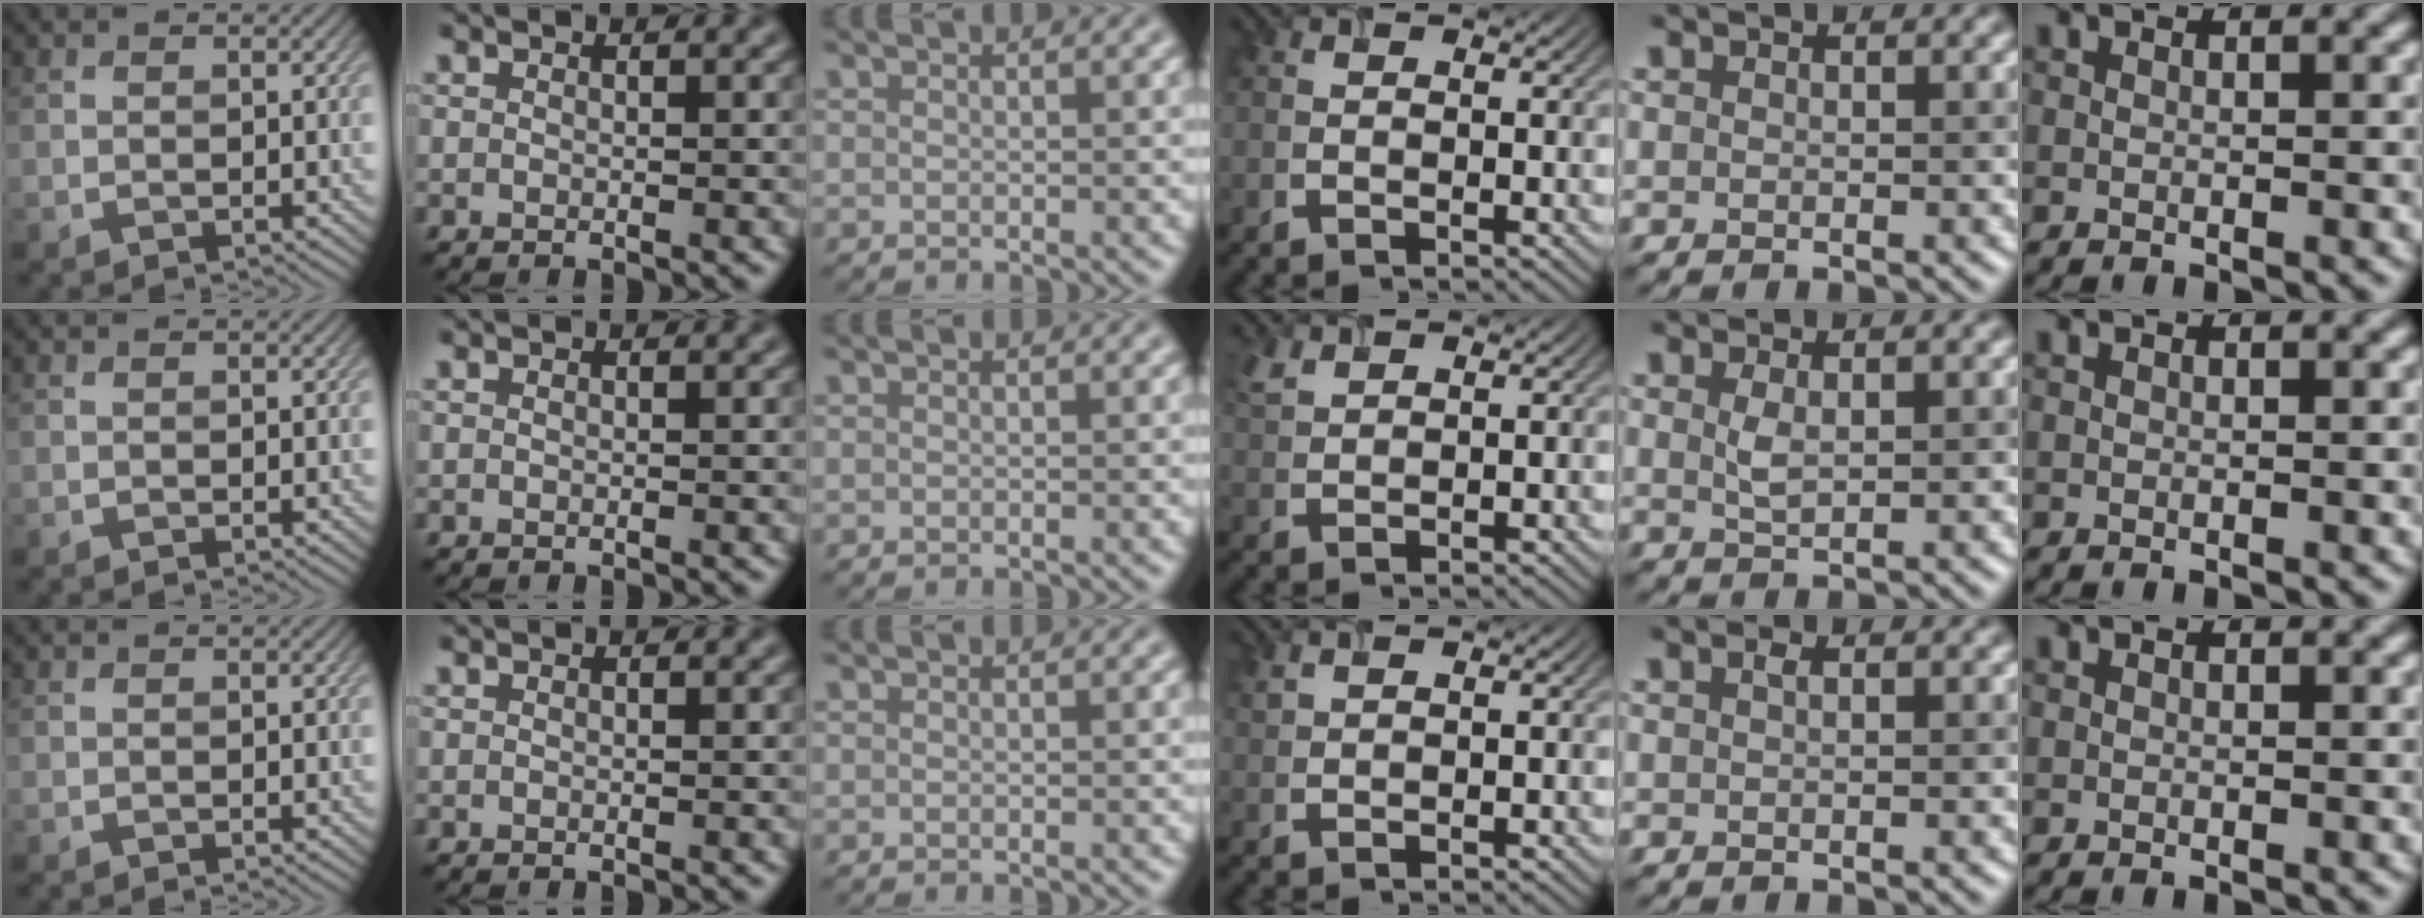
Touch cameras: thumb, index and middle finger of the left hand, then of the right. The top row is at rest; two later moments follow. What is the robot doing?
{"motion": "insert", "object": "airpods case & airpods"}